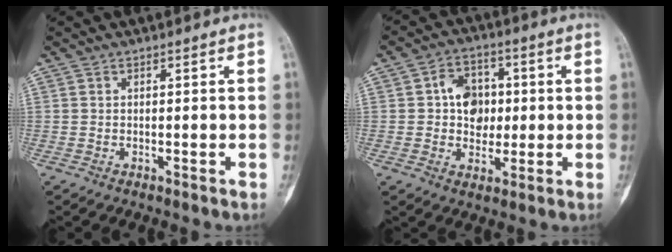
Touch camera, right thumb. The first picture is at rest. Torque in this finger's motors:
{"motor_torque": [-0.10, 1.36, 0.82, -0.20, 0.01]}